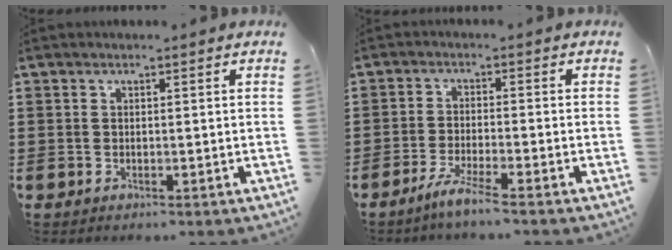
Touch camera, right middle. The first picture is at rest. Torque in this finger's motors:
{"motor_torque": [2.14, 0.00, 0.14, 0.04]}